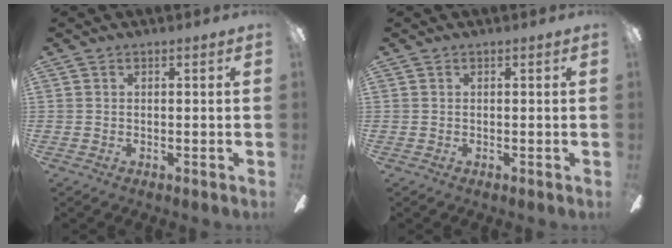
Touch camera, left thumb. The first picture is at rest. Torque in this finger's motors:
{"motor_torque": [0.00, 0.00, -0.02, 0.02, 0.00]}